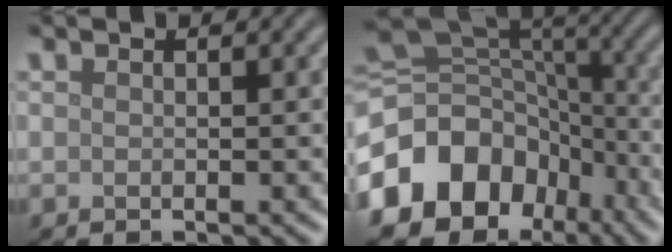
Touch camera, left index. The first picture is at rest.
{"total": 13.4, "force": [-5.7, 10.6, 6.0], "torque": [-0.141, 0.008, -0.106]}